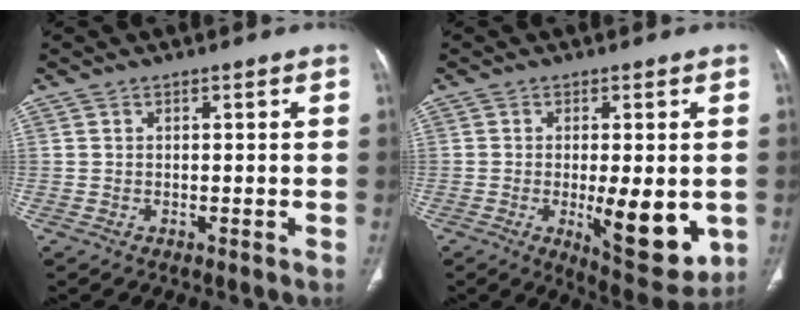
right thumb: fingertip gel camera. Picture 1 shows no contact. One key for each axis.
{"total": 12.8, "fx": -2.4, "fy": 4.6, "fz": 11.8, "tx": -0.147, "ty": -0.024, "tz": -0.022}